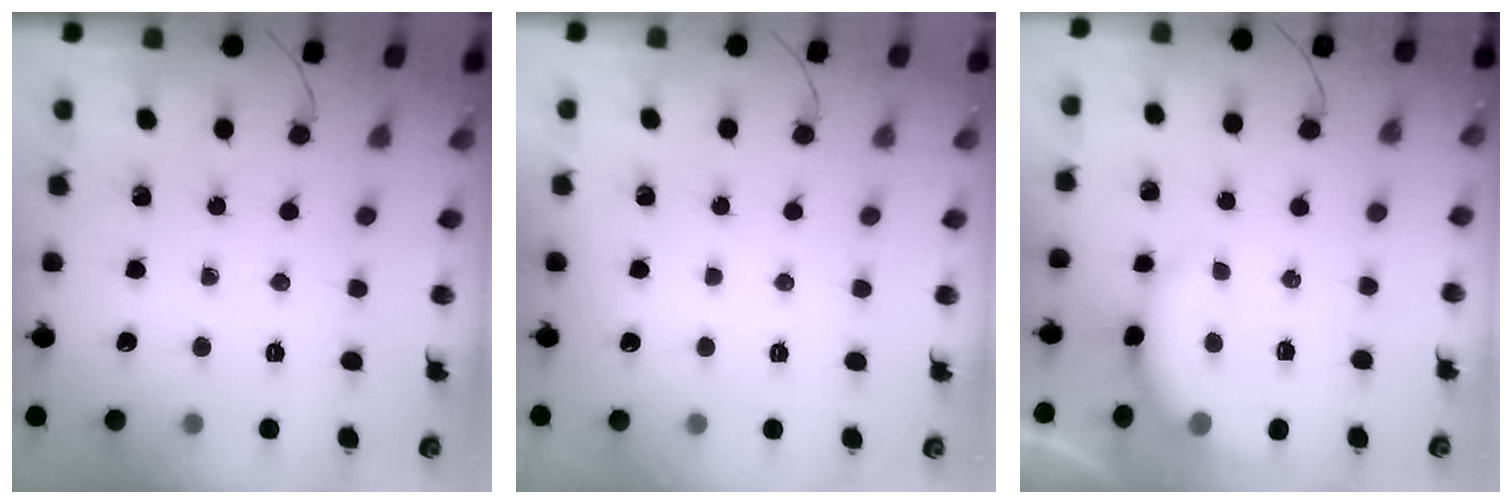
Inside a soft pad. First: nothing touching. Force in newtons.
{"total": 2.9, "press": 2.9, "slide": 0.1}
{"total": 7.4, "press": 7.3, "slide": 1.3}